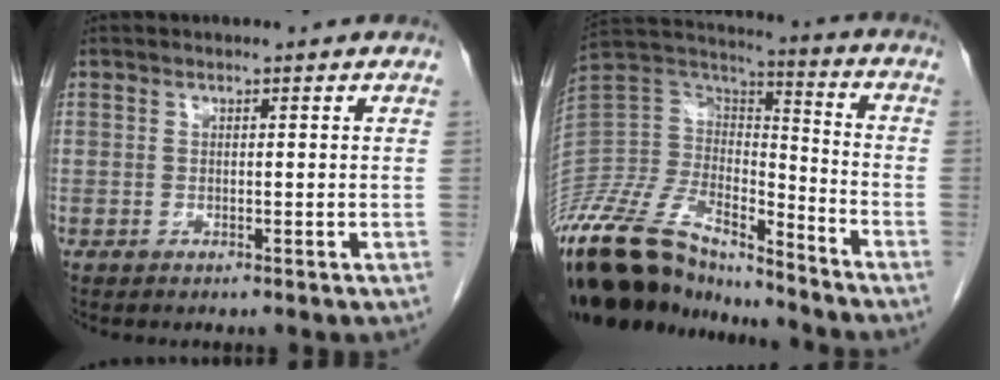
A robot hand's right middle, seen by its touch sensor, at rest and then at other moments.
{"total": 24.7, "force": [-21.0, 7.1, 10.9], "torque": [-0.259, -0.011, -0.380]}